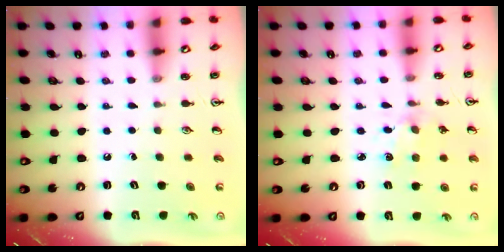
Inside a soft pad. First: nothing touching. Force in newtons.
{"total": 1.9, "press": 1.8, "slide": 0.3}